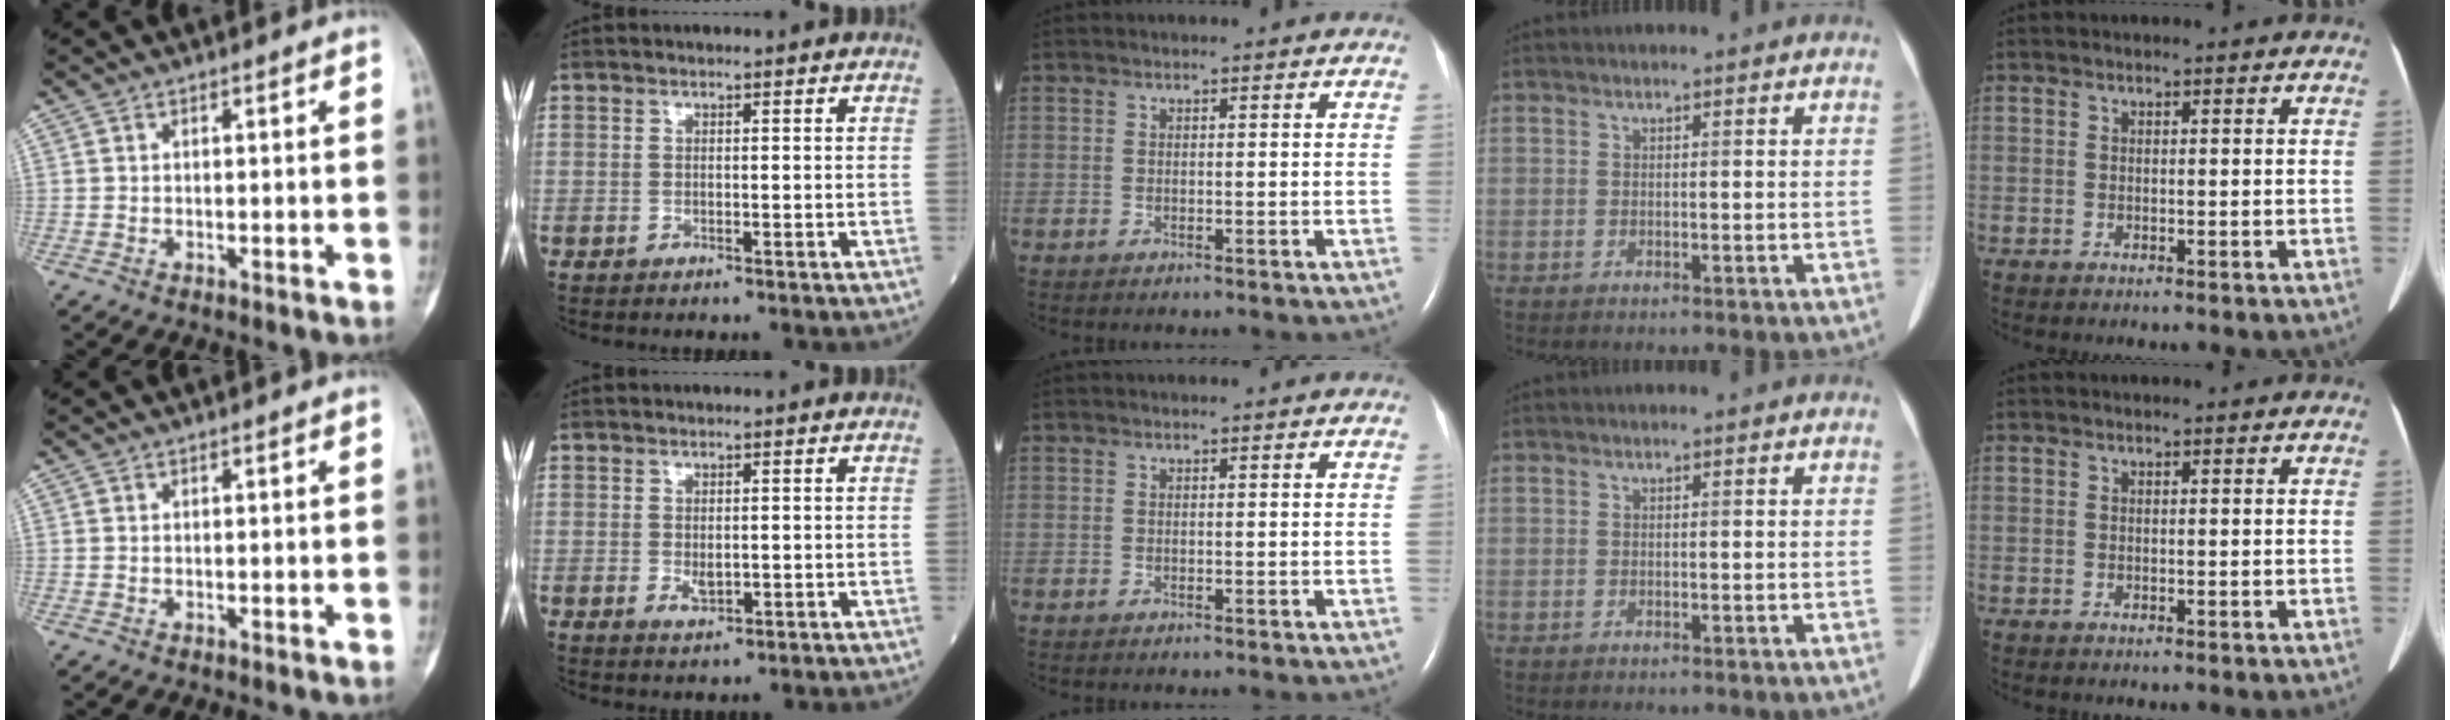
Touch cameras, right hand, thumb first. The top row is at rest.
{"index": {"total": 2.2, "force": [-0.3, 1.1, 1.8], "torque": [-0.032, -0.005, 0.001]}}